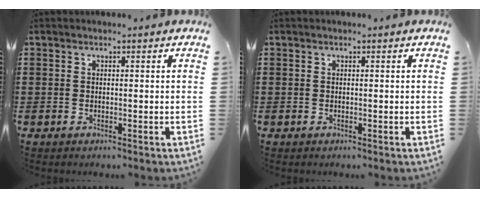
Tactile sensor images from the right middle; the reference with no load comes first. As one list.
[{"total": 0.0}]